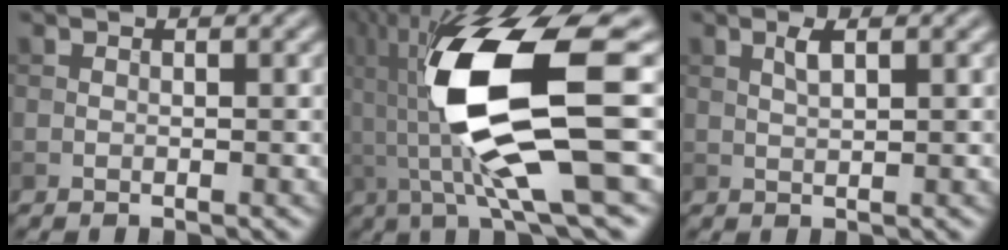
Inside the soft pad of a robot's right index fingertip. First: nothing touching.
{"total": 13.9, "force": [0.7, 3.7, 13.4], "torque": [-0.258, -0.005, 0.019]}
{"total": 1.5, "force": [0.7, 0.3, 1.2], "torque": [-0.029, 0.002, 0.014]}